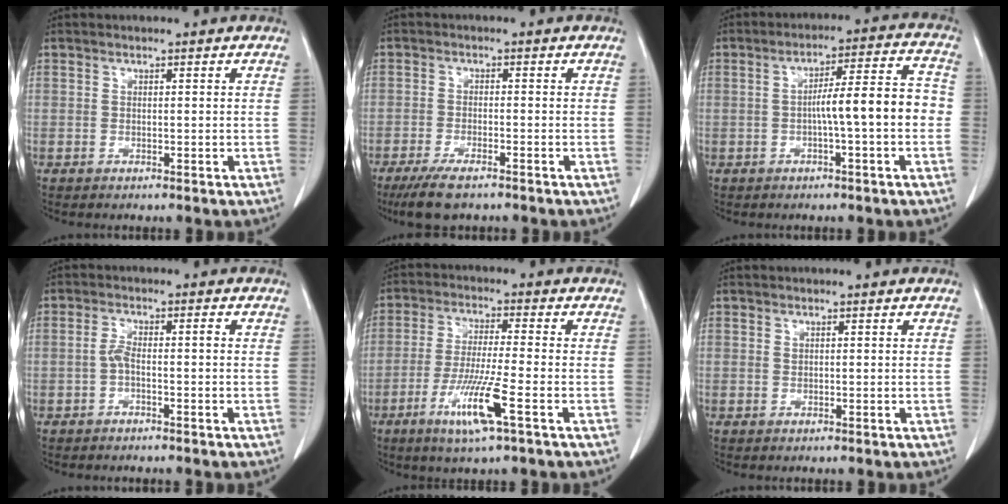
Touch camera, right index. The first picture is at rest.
{"total": 5.9, "force": [-4.4, 1.4, 3.8], "torque": [-0.070, -0.012, -0.075]}
{"total": 9.1, "force": [-1.3, 0.9, 8.9], "torque": [-0.130, 0.032, -0.021]}
{"total": 2.6, "force": [-0.7, 0.7, 2.4], "torque": [-0.048, 0.009, -0.013]}
{"total": 9.2, "force": [-4.1, -0.2, 8.3], "torque": [-0.164, -0.019, -0.078]}
{"total": 0.0}